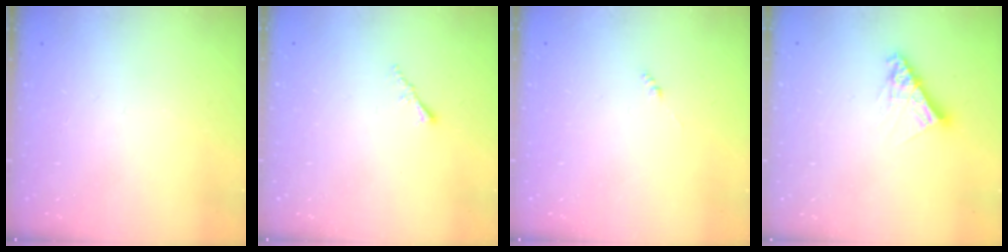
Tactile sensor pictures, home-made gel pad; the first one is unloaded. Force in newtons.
{"total": 1.2, "press": 1.1, "slide": 0.4}
{"total": 0.0}
{"total": 9.5, "press": 9.5, "slide": 0.7}